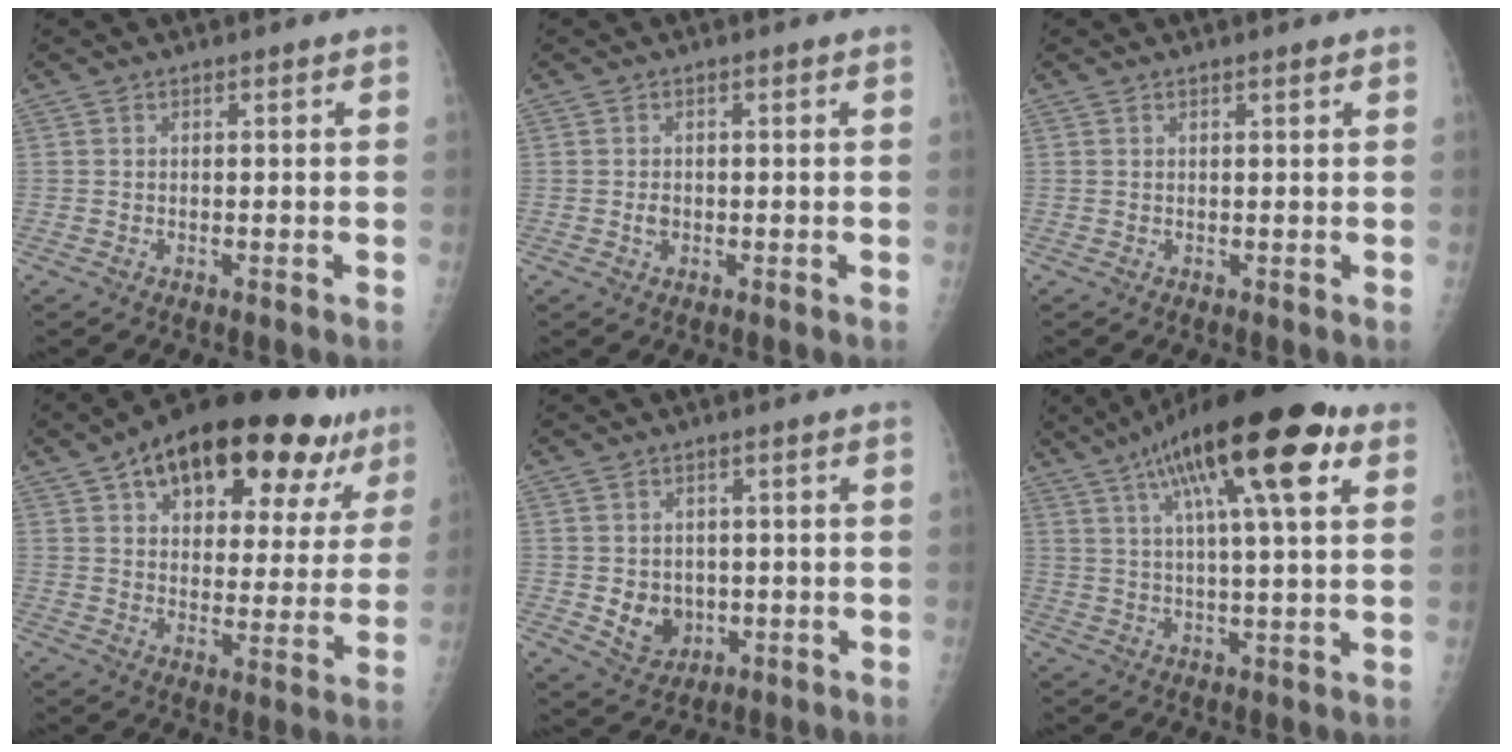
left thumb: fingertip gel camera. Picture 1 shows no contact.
{"total": 1.5, "force": [-0.2, 1.1, 0.9], "torque": [-0.009, 0.002, -0.003]}
{"total": 1.0, "force": [0.6, 0.2, 0.8], "torque": [-0.012, -0.001, 0.009]}
{"total": 25.9, "force": [15.2, 11.8, 17.4], "torque": [-0.216, -0.008, 0.219]}
{"total": 6.2, "force": [-0.7, 5.2, 3.3], "torque": [-0.028, -0.002, 0.005]}
{"total": 21.2, "force": [10.1, 5.3, 17.8], "torque": [-0.283, 0.004, 0.157]}